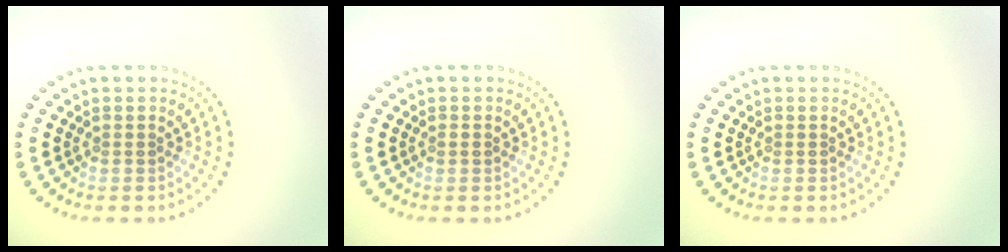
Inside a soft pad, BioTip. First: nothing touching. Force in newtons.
{"total": 0.8, "press": 0.7, "slide": 0.2}
{"total": 0.0}